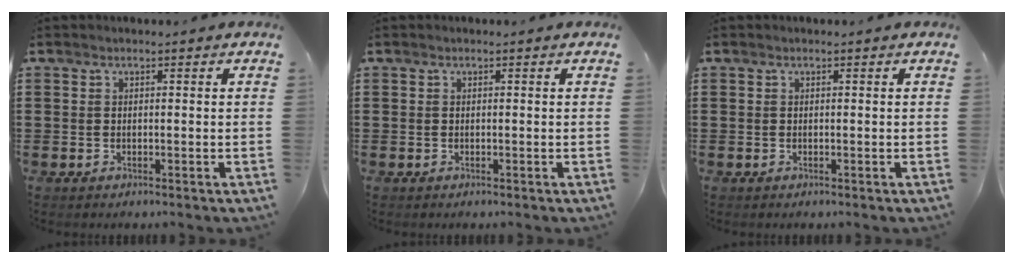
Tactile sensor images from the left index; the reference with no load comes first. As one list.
[{"total": 0.0}, {"total": 0.0}]